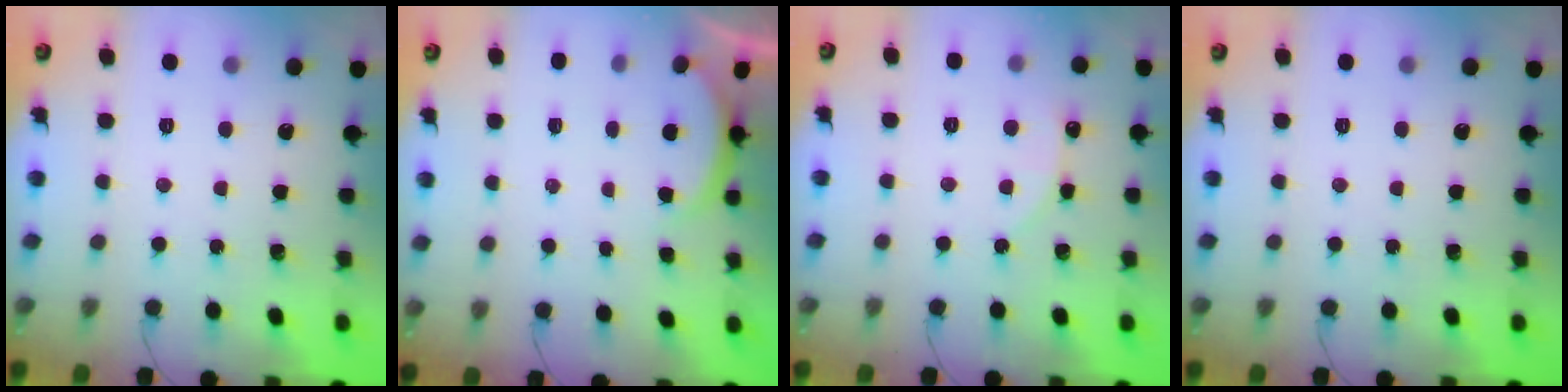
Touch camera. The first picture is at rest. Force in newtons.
{"total": 2.4, "press": 2.4, "slide": 0.6}
{"total": 2.7, "press": 2.7, "slide": 0.4}
{"total": 0.0}